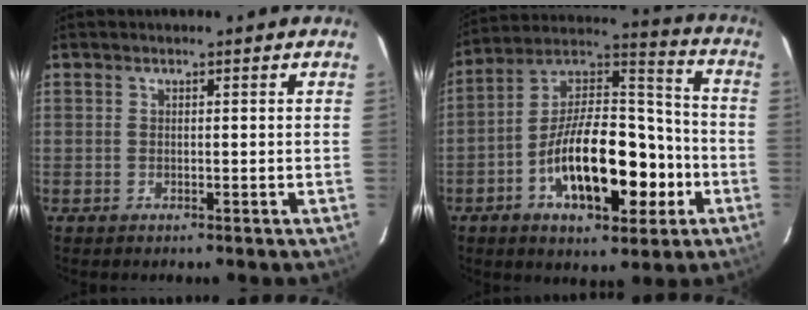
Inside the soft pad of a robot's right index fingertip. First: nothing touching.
{"total": 20.5, "force": [-7.0, 9.7, 16.6], "torque": [-0.291, 0.022, -0.111]}